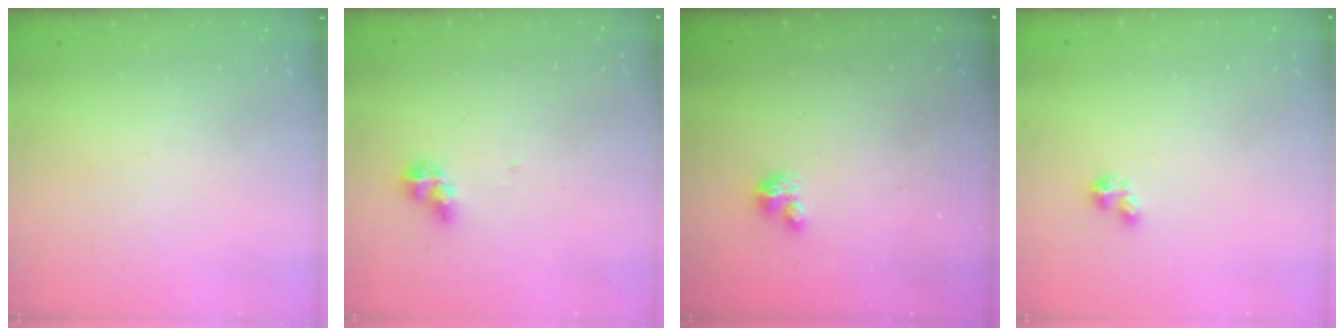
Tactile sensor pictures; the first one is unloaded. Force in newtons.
{"total": 6.4, "press": 6.4, "slide": 0.3}
{"total": 2.9, "press": 2.9, "slide": 0.2}
{"total": 2.4, "press": 2.4, "slide": 0.4}